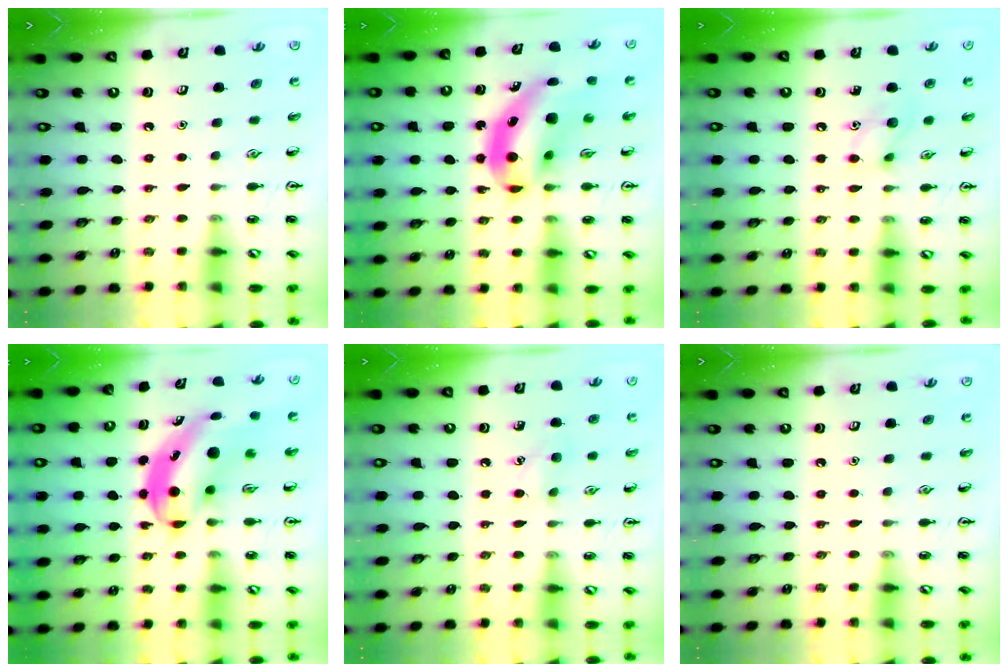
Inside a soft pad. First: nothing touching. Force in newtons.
{"total": 11.4, "press": 10.9, "slide": 3.3}
{"total": 7.2, "press": 7.2, "slide": 0.6}
{"total": 6.2, "press": 6.0, "slide": 1.7}
{"total": 7.7, "press": 7.4, "slide": 1.9}
{"total": 0.0}